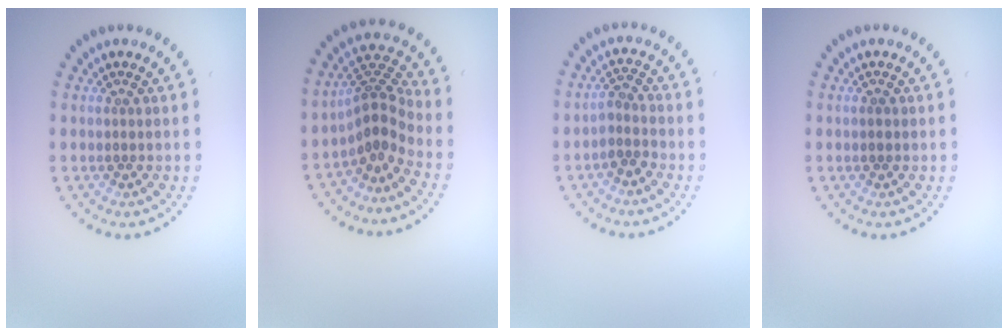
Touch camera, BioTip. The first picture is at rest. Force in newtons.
{"total": 3.4, "press": 2.4, "slide": 2.5}
{"total": 1.9, "press": 1.5, "slide": 1.1}
{"total": 1.0, "press": 1.0, "slide": 0.1}